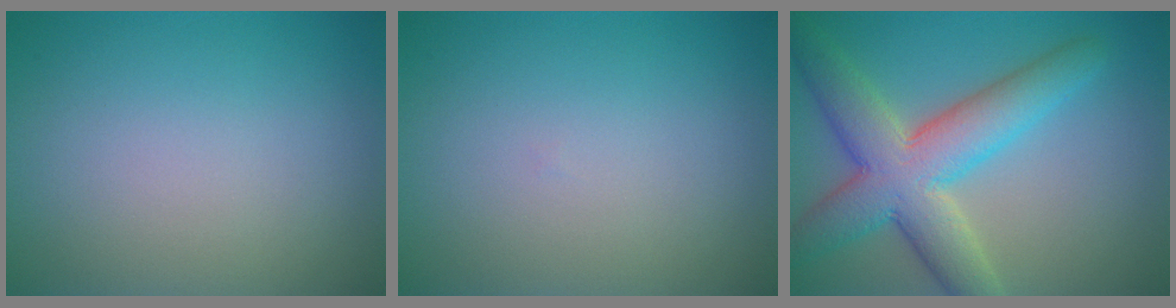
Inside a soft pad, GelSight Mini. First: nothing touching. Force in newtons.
{"total": 0.0}
{"total": 8.5, "press": 8.5, "slide": 0.3}